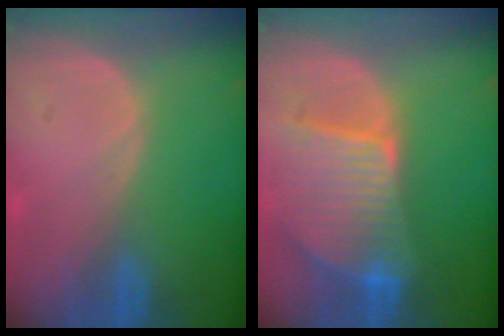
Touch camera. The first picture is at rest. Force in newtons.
{"total": 9.6, "press": 8.4, "slide": 4.6}